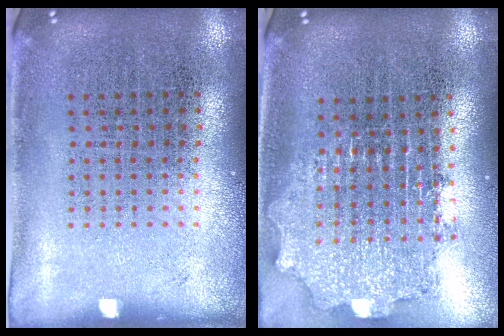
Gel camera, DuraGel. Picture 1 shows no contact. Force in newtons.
{"total": 2.1, "press": 1.6, "slide": 1.3}